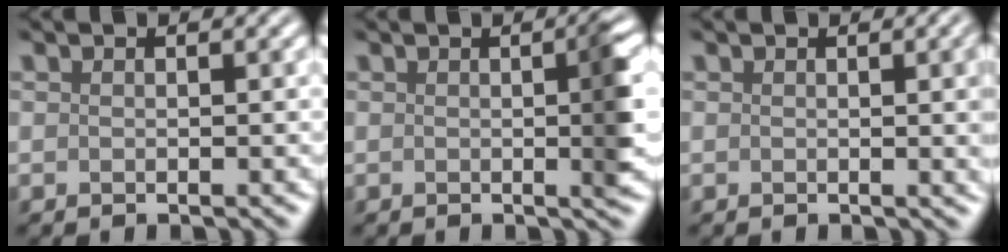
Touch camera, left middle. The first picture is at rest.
{"total": 3.4, "force": [0.1, 0.7, 3.3], "torque": [-0.039, 0.002, -0.003]}
{"total": 4.6, "force": [0.4, 1.7, 4.2], "torque": [-0.029, 0.007, 0.006]}